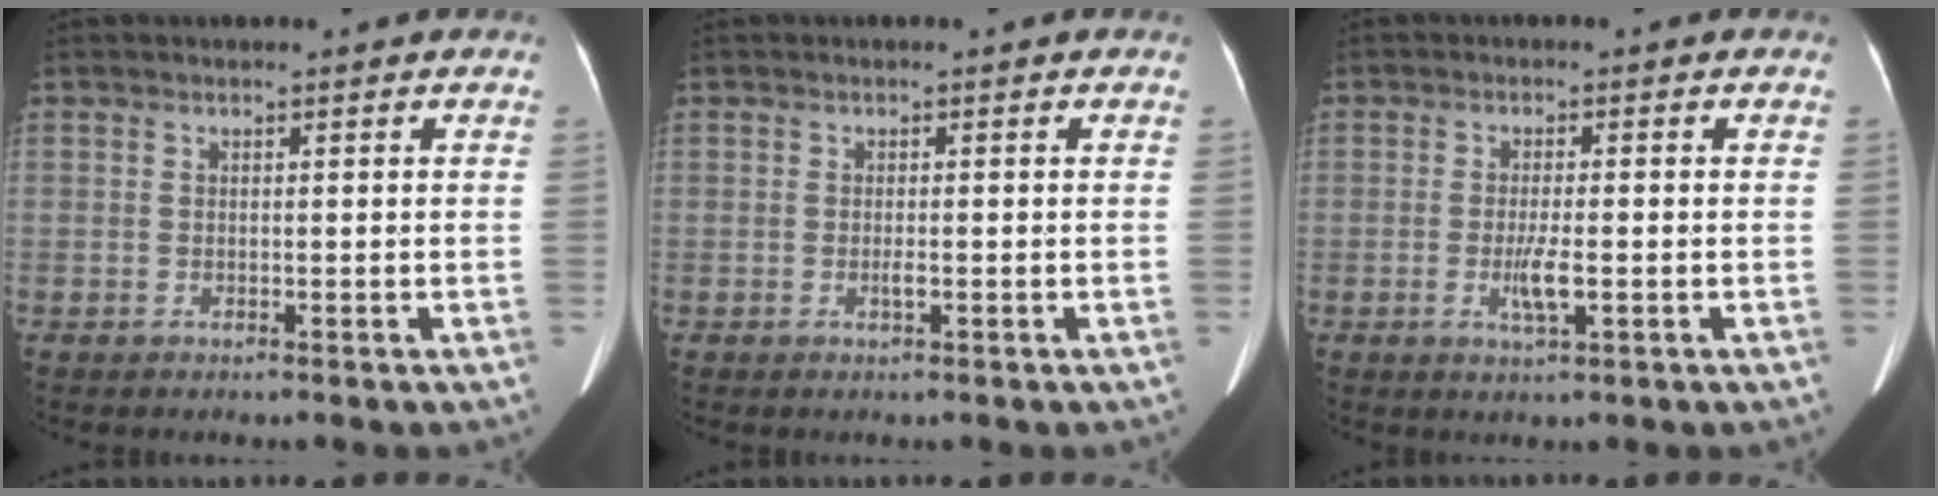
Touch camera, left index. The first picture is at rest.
{"total": 0.9, "force": [-0.3, 0.1, 0.9], "torque": [-0.019, -0.001, -0.004]}
{"total": 3.6, "force": [-0.9, 0.6, 3.4], "torque": [-0.070, -0.005, -0.015]}